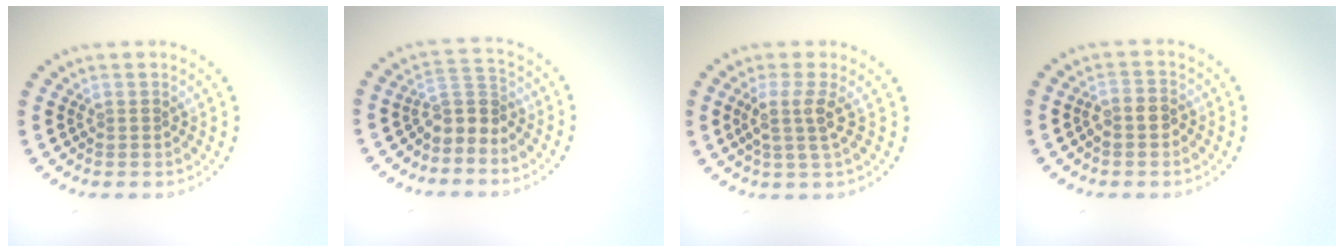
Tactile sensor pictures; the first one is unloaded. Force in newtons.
{"total": 2.7, "press": 2.0, "slide": 1.9}
{"total": 2.6, "press": 1.9, "slide": 1.7}
{"total": 1.5, "press": 1.3, "slide": 0.8}